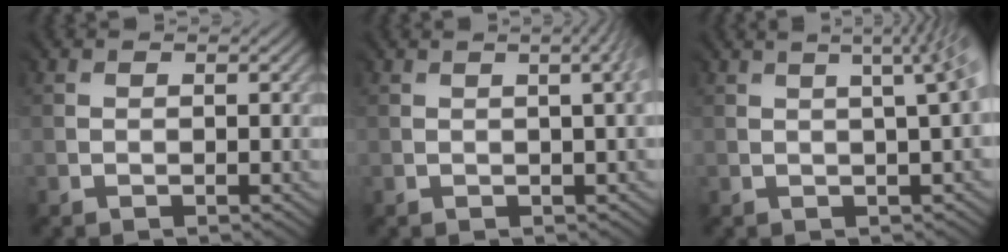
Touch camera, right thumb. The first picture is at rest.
{"total": 2.6, "force": [0.9, 0.6, 2.4], "torque": [-0.009, 0.017, -0.004]}
{"total": 5.1, "force": [1.6, 1.2, 4.8], "torque": [-0.028, 0.043, -0.003]}